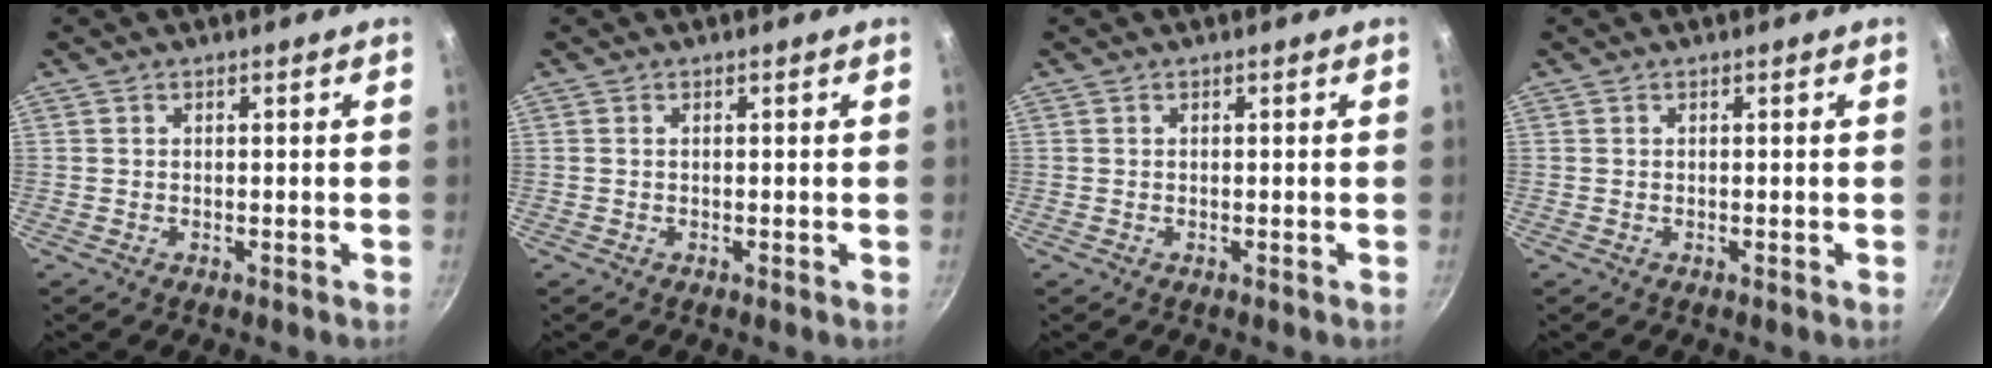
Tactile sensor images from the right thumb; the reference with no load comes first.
{"total": 0.0}
{"total": 0.0}
{"total": 0.0}